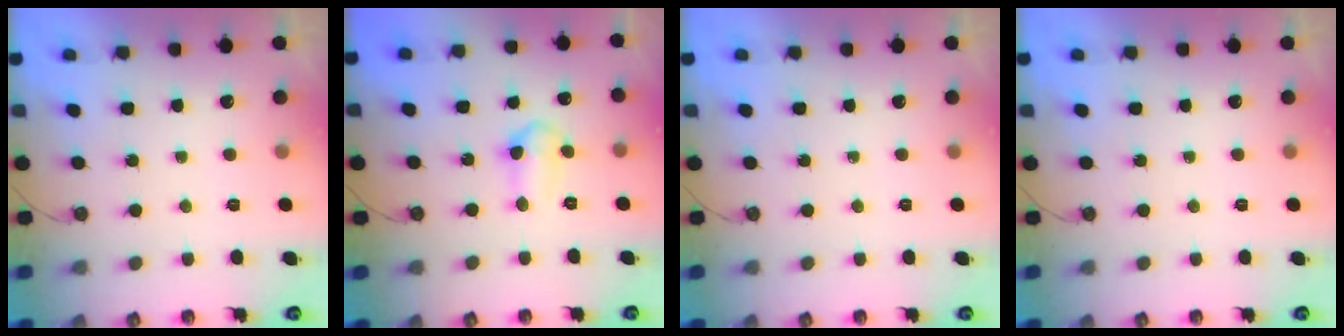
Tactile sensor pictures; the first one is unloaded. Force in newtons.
{"total": 7.1, "press": 7.0, "slide": 1.1}
{"total": 0.0}
{"total": 0.0}